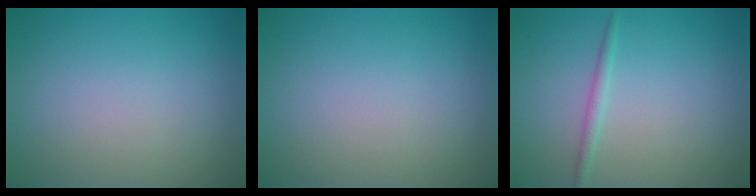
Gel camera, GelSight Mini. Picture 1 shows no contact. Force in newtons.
{"total": 0.0}
{"total": 1.1, "press": 1.1, "slide": 0.1}